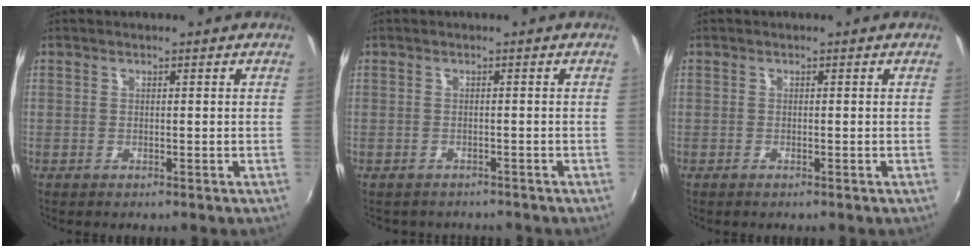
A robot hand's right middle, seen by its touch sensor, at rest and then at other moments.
{"total": 2.8, "force": [-2.5, 1.2, 0.5], "torque": [-0.017, -0.011, -0.033]}
{"total": 0.5, "force": [-0.4, 0.1, 0.3], "torque": [-0.006, 0.000, -0.009]}